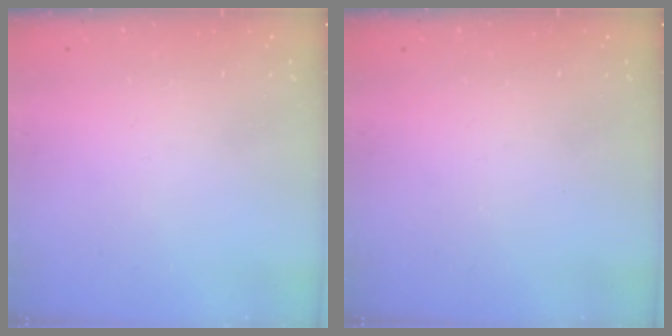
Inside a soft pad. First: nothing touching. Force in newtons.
{"total": 0.0}